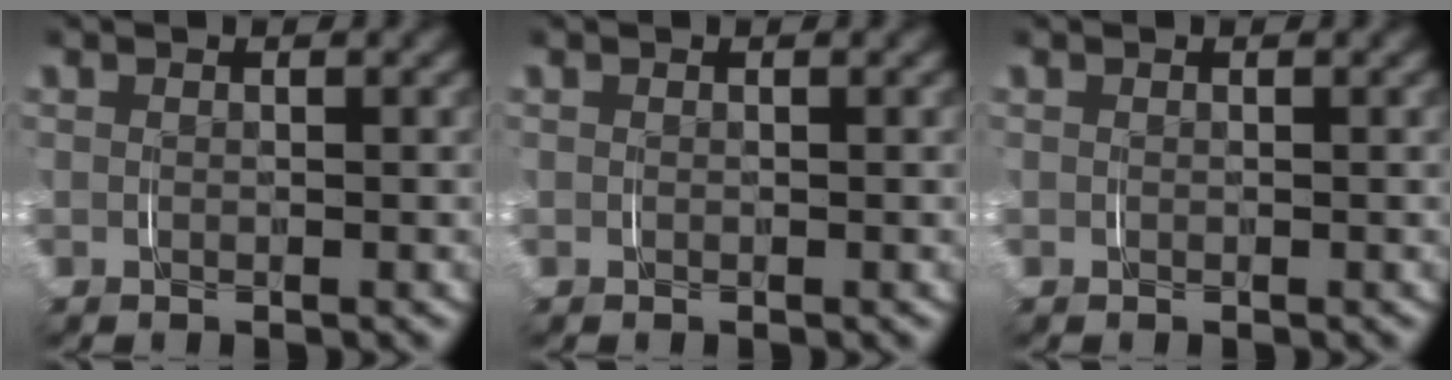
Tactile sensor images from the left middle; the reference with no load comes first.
{"total": 0.0}
{"total": 0.0}